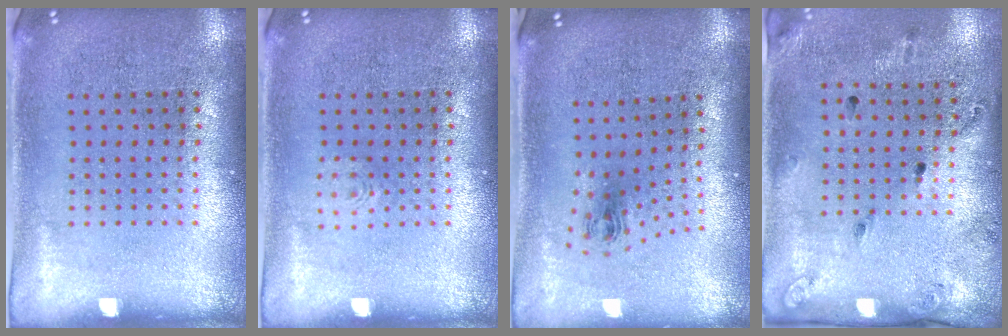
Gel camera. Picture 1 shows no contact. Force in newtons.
{"total": 0.6, "press": 0.6, "slide": 0.1}
{"total": 1.0, "press": 0.4, "slide": 0.9}
{"total": 1.9, "press": 1.1, "slide": 1.5}